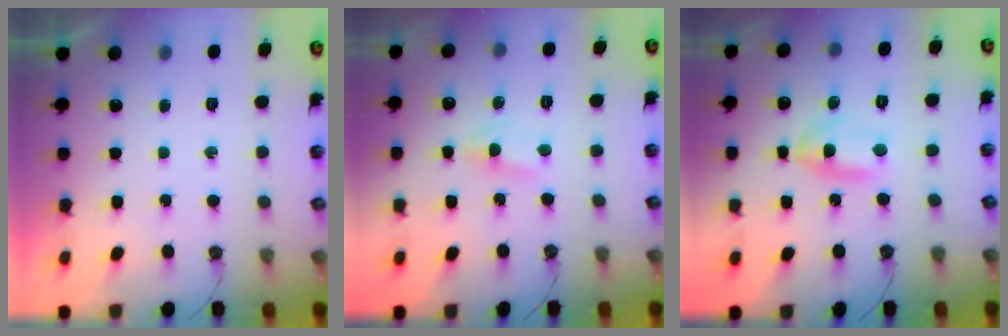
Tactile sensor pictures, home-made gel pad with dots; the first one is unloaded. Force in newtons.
{"total": 2.2, "press": 2.2, "slide": 0.3}
{"total": 14.7, "press": 3.9, "slide": 14.2}